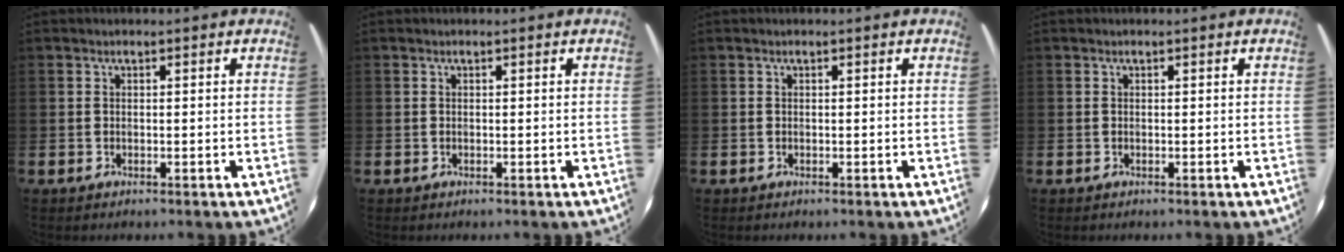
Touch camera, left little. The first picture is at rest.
{"total": 0.0}
{"total": 0.0}
{"total": 0.0}